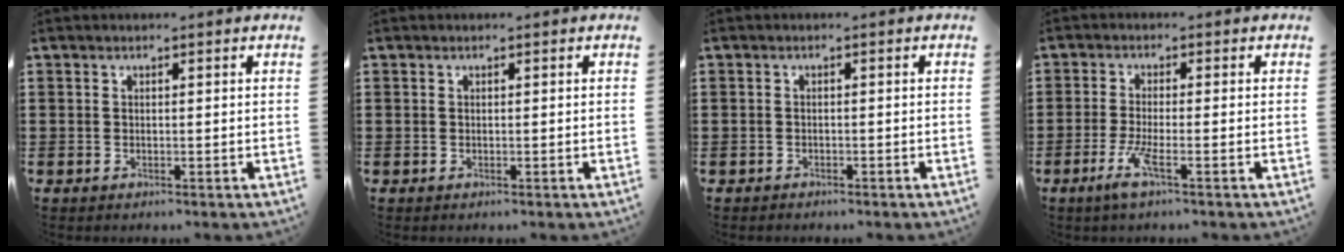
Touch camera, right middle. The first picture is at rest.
{"total": 0.0}
{"total": 0.8, "force": [-0.8, 0.2, -0.1], "torque": [-0.001, 0.000, -0.017]}
{"total": 4.5, "force": [-2.0, 0.3, 4.0], "torque": [-0.087, -0.013, -0.040]}